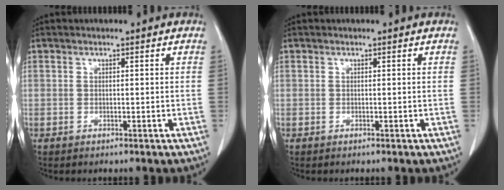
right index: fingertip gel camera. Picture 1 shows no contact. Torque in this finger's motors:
{"motor_torque": [-0.01, -0.01, 0.00, 0.00]}